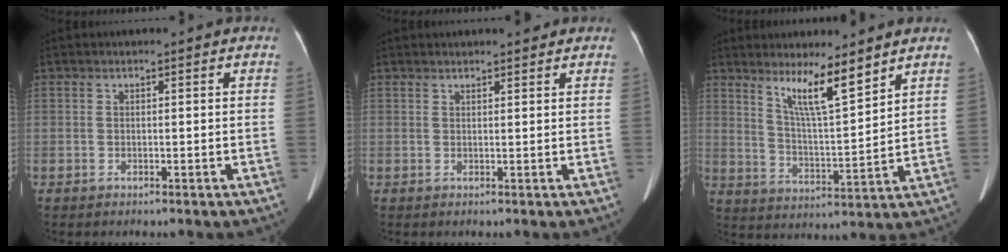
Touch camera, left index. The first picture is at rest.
{"total": 3.2, "force": [2.9, 0.5, 1.1], "torque": [-0.014, 0.014, 0.037]}
{"total": 8.4, "force": [6.2, 0.4, 5.7], "torque": [-0.109, -0.015, 0.115]}